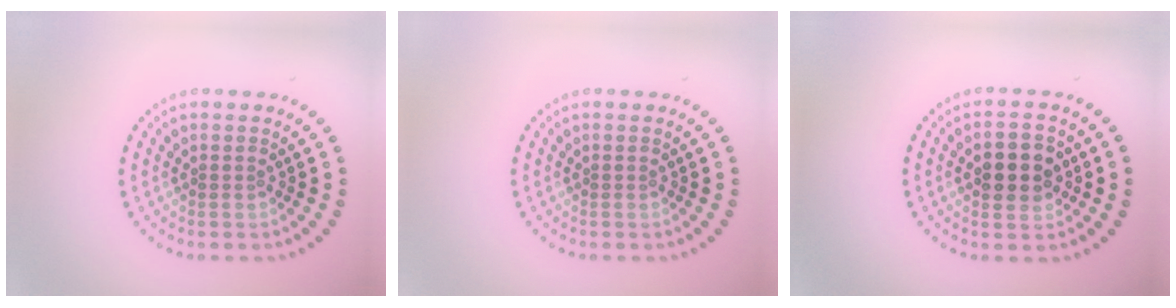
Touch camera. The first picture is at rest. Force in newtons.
{"total": 0.0}
{"total": 3.5, "press": 3.5, "slide": 0.2}